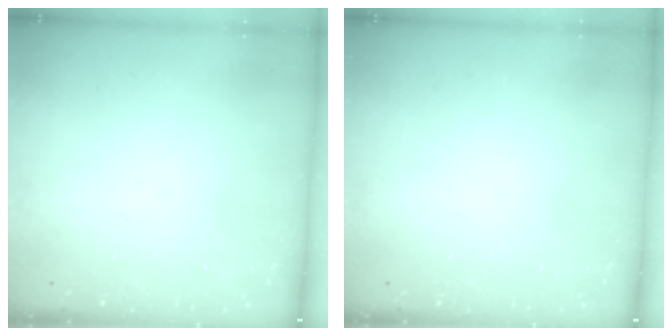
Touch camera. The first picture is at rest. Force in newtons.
{"total": 0.0}